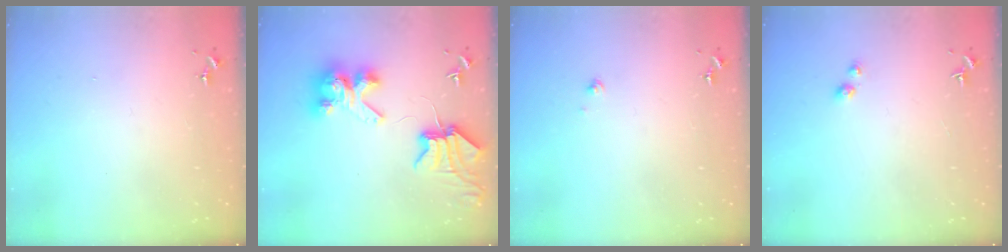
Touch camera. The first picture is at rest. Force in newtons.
{"total": 9.0, "press": 8.9, "slide": 1.2}
{"total": 1.2, "press": 1.2, "slide": 0.1}
{"total": 2.8, "press": 2.8, "slide": 0.2}